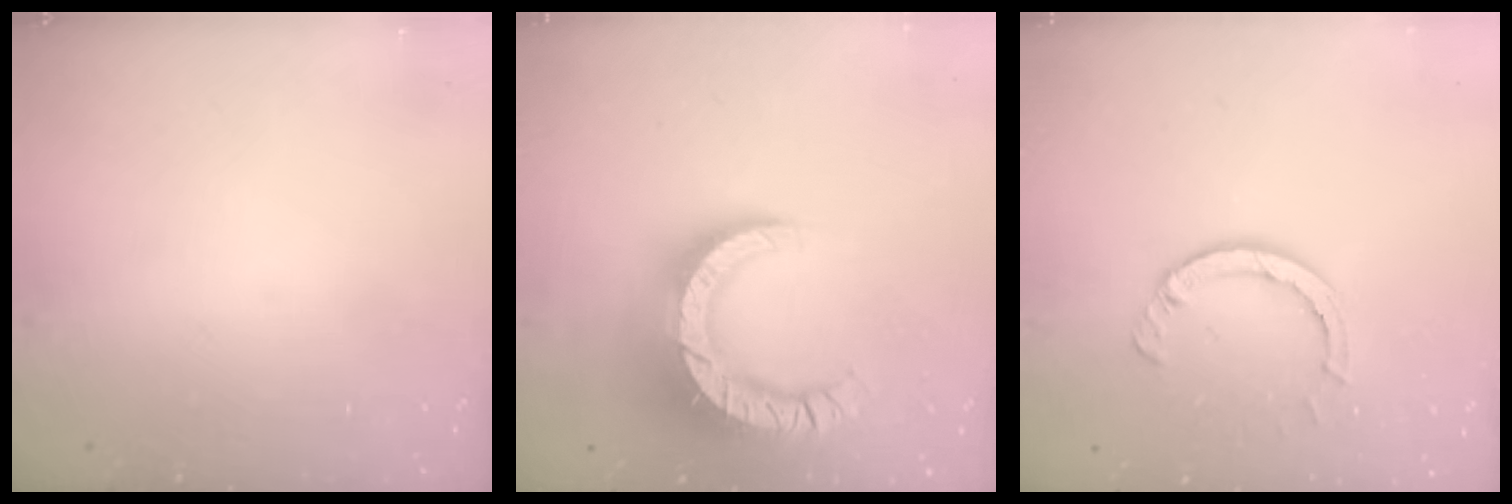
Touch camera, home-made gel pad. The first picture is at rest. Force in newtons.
{"total": 18.8, "press": 18.7, "slide": 2.1}
{"total": 5.7, "press": 5.6, "slide": 0.7}